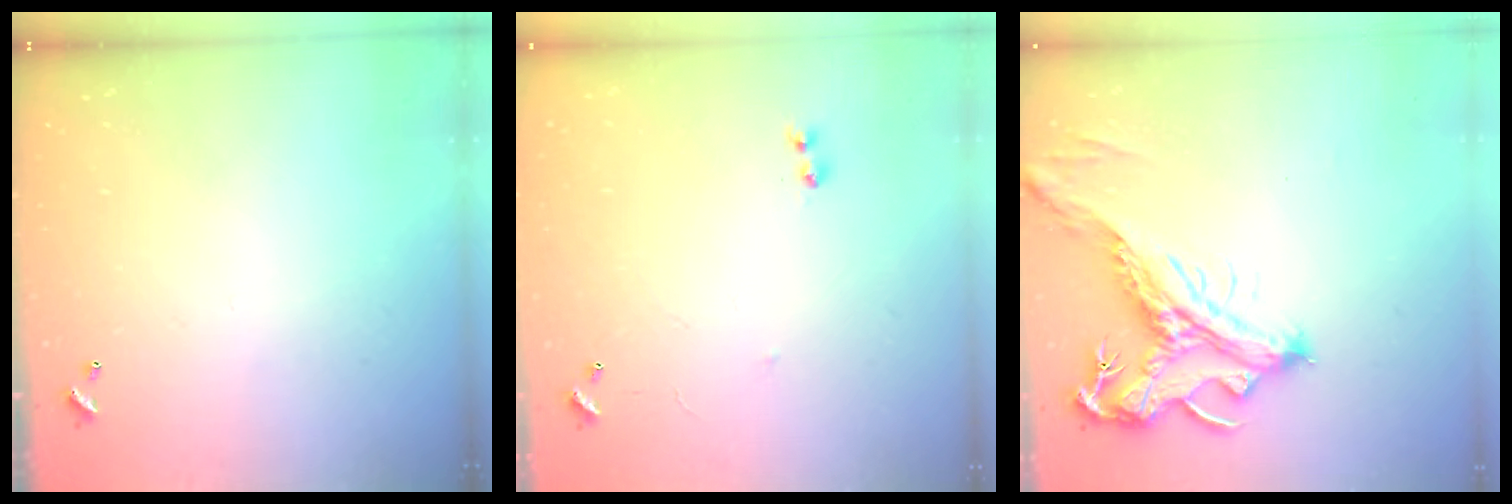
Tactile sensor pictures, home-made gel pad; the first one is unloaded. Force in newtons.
{"total": 6.4, "press": 6.4, "slide": 0.8}
{"total": 4.9, "press": 4.7, "slide": 1.6}